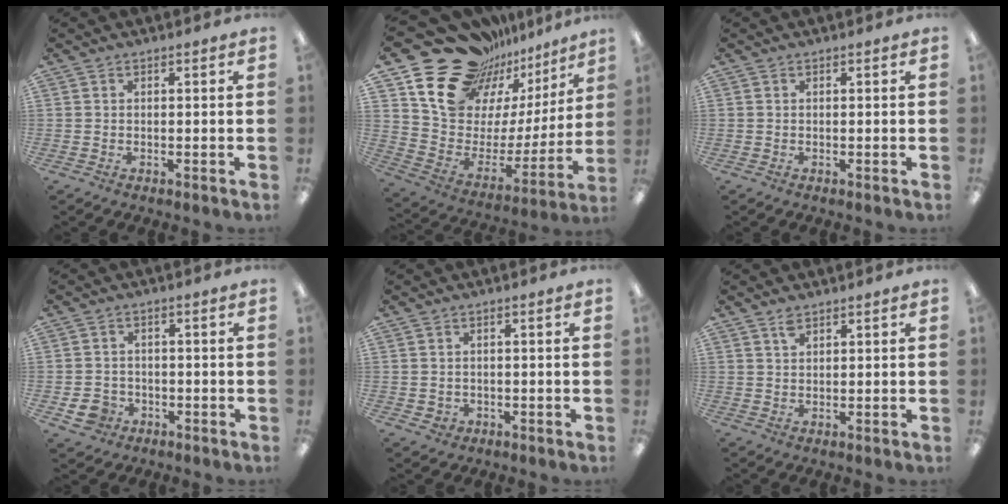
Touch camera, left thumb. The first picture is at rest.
{"total": 20.7, "force": [16.2, 11.3, 6.1], "torque": [-0.110, -0.128, 0.304]}
{"total": 0.0}
{"total": 5.2, "force": [-2.3, 4.4, 1.8], "torque": [-0.041, 0.008, -0.043]}
{"total": 1.8, "force": [-0.3, 1.7, 0.5], "torque": [-0.011, 0.002, -0.008]}
{"total": 2.3, "force": [1.8, 1.0, 0.9], "torque": [-0.015, -0.005, 0.032]}